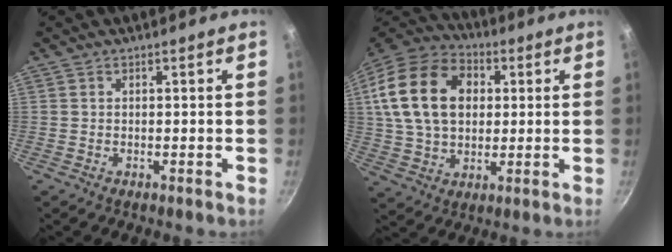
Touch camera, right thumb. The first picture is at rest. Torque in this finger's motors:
{"motor_torque": [-0.99, 2.84, 1.83, 0.31, 0.61]}